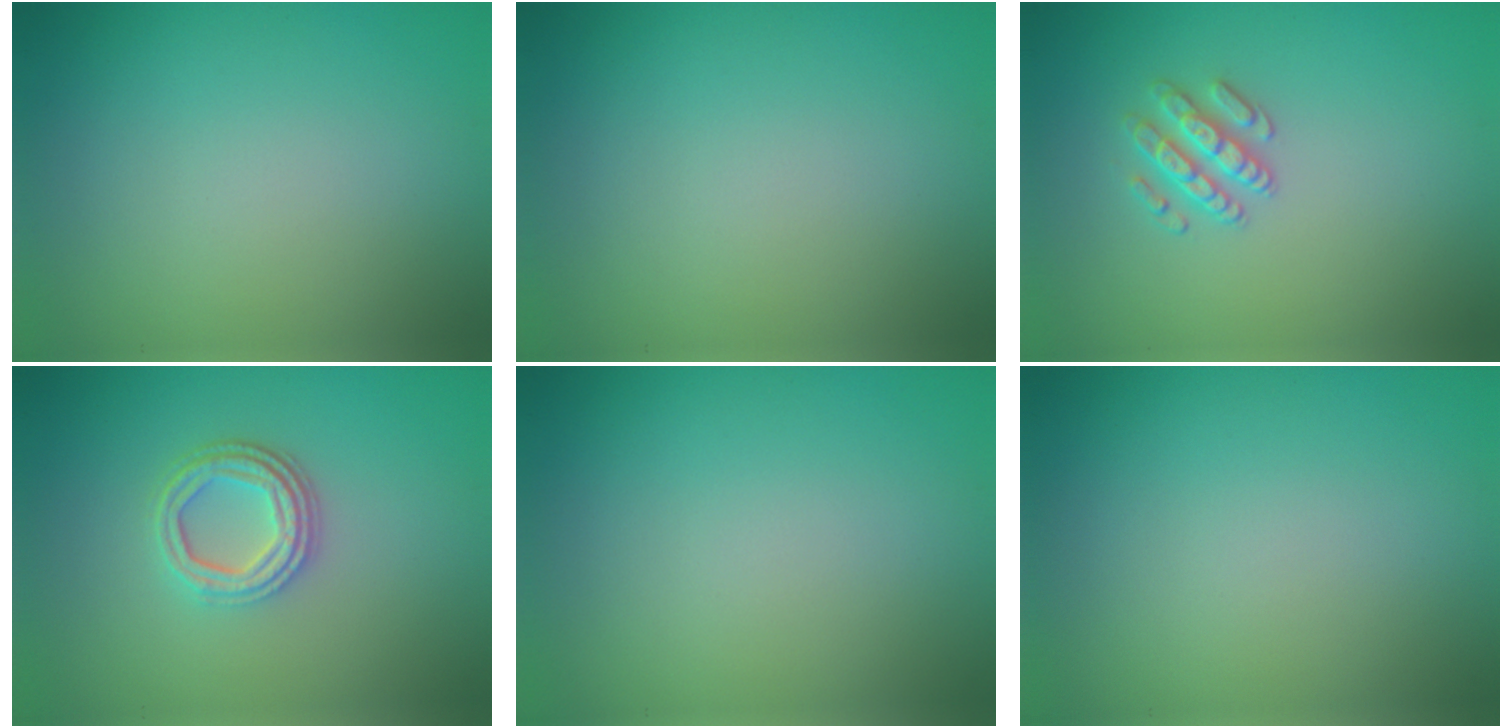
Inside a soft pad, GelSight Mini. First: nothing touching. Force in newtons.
{"total": 0.0}
{"total": 2.4, "press": 2.3, "slide": 0.6}
{"total": 3.7, "press": 3.0, "slide": 2.0}
{"total": 0.0}
{"total": 0.0}